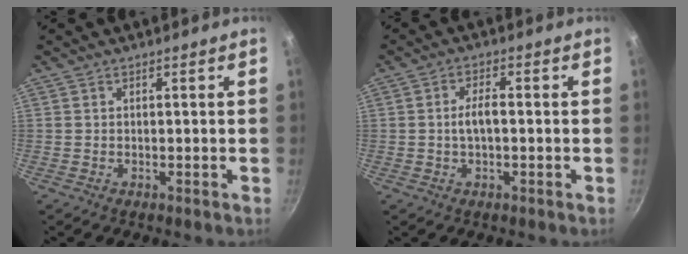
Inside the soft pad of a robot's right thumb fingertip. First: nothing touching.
{"total": 3.9, "force": [-0.3, 1.7, 3.5], "torque": [-0.064, 0.016, -0.008]}